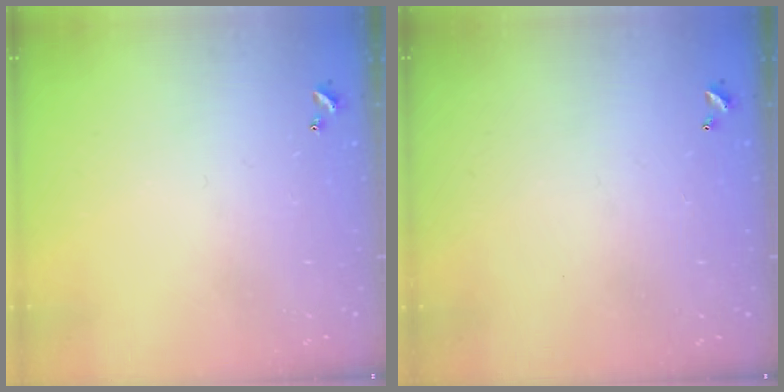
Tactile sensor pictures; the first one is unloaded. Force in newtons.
{"total": 2.9, "press": 2.9, "slide": 0.1}